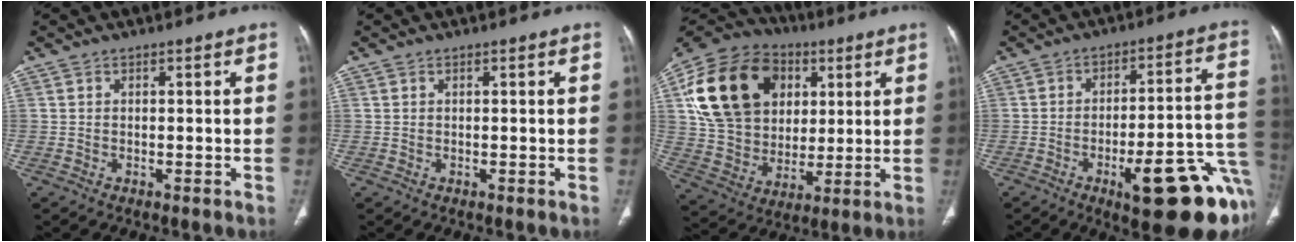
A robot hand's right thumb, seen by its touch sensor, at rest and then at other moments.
{"total": 0.0}
{"total": 24.0, "force": [7.4, 18.2, 13.9], "torque": [-0.247, 0.012, 0.134]}
{"total": 21.5, "force": [-8.8, 5.7, 18.8], "torque": [-0.171, 0.046, -0.108]}